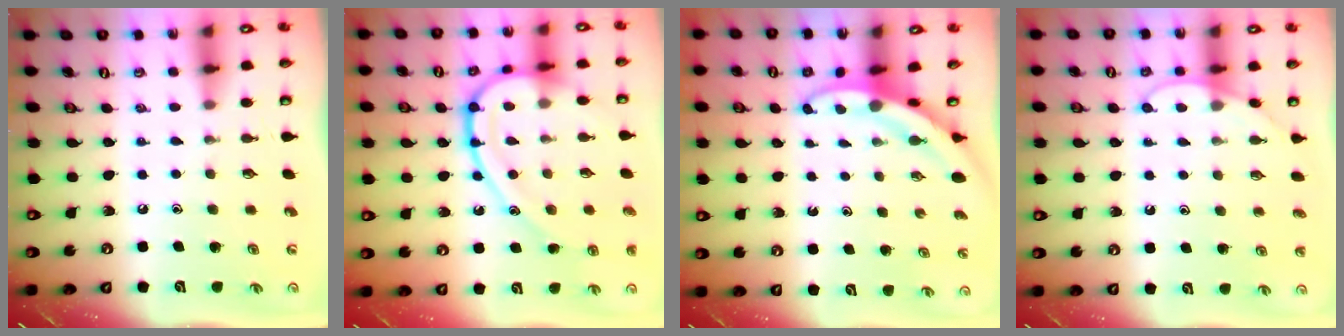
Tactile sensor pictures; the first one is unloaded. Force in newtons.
{"total": 17.6, "press": 17.6, "slide": 0.6}
{"total": 3.3, "press": 3.3, "slide": 0.2}
{"total": 6.1, "press": 6.1, "slide": 0.6}